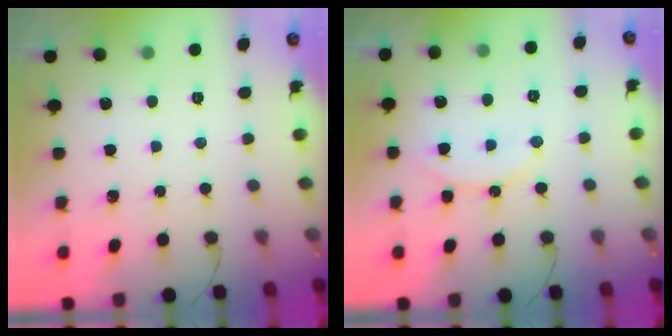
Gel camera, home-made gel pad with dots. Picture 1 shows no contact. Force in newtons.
{"total": 10.9, "press": 10.9, "slide": 1.2}